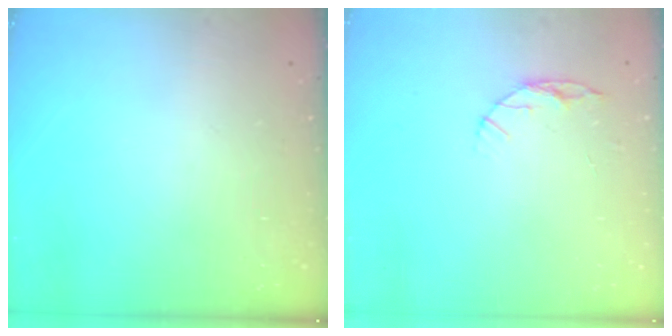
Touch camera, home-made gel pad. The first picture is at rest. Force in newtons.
{"total": 5.1, "press": 5.1, "slide": 0.5}